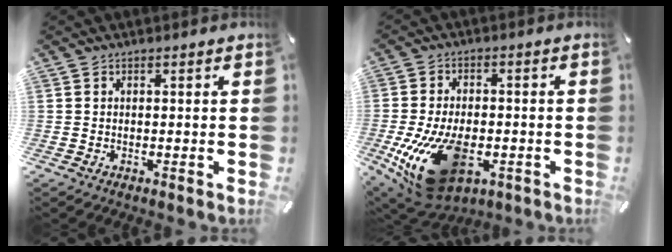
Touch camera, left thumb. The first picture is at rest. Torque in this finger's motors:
{"motor_torque": [1.29, 3.71, 2.02, 0.75, 0.39]}